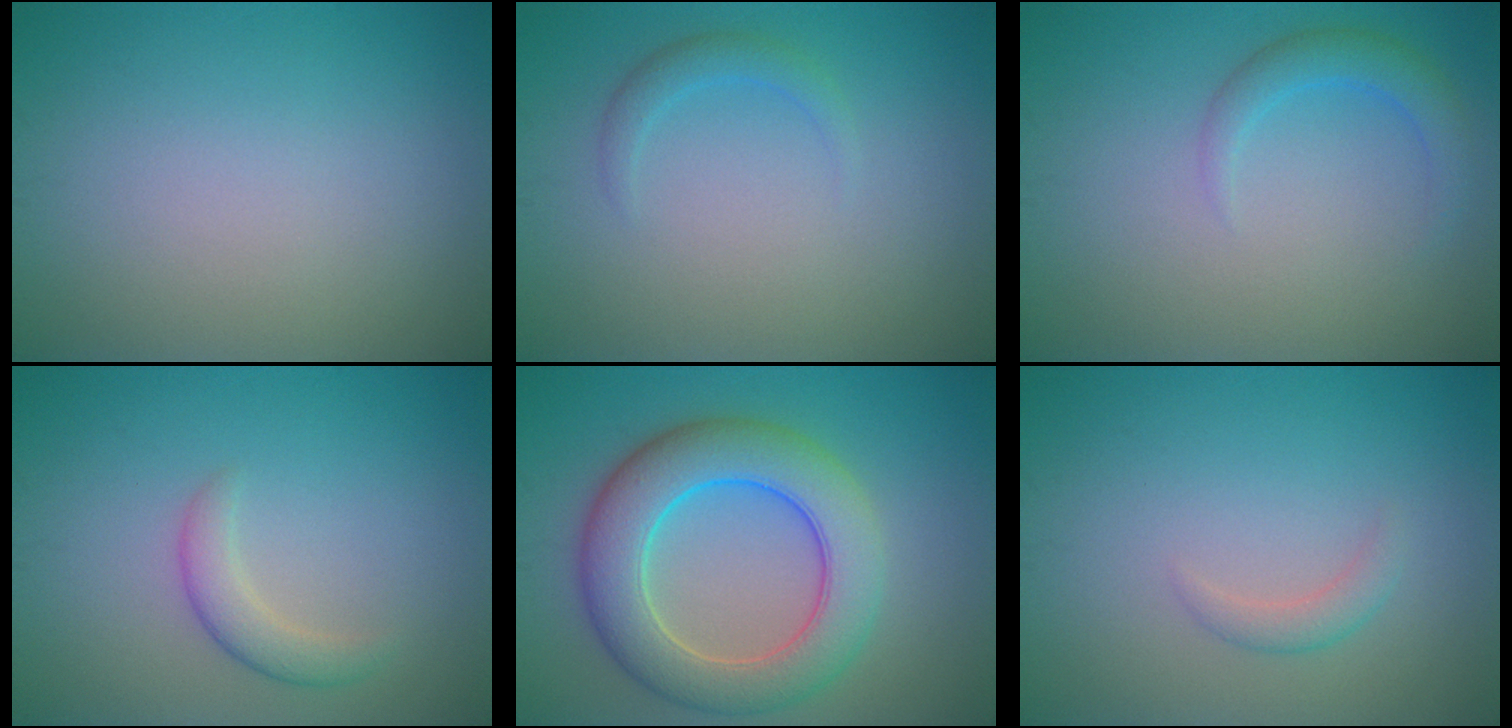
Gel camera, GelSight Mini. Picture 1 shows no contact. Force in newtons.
{"total": 1.5, "press": 1.5, "slide": 0.1}
{"total": 2.4, "press": 2.4, "slide": 0.1}
{"total": 2.2, "press": 2.2, "slide": 0.1}
{"total": 8.5, "press": 8.5, "slide": 0.1}
{"total": 1.3, "press": 1.3, "slide": 0.1}